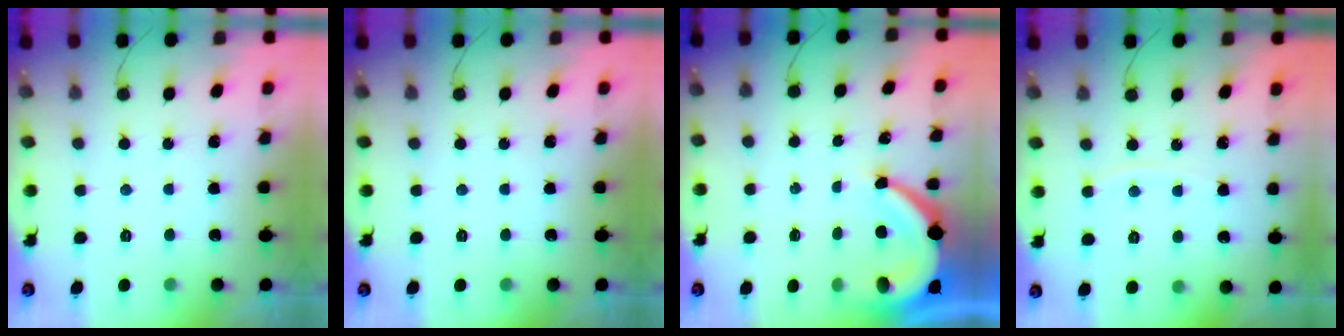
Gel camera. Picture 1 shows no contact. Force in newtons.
{"total": 0.0}
{"total": 7.2, "press": 7.2, "slide": 0.7}
{"total": 4.0, "press": 4.0, "slide": 0.5}